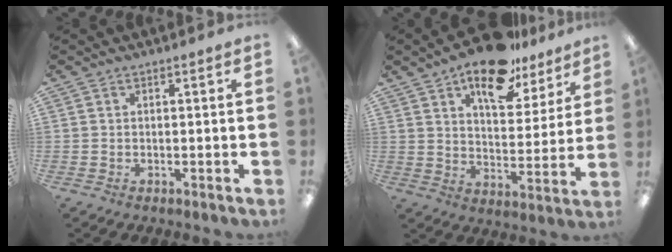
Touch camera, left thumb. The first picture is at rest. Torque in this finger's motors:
{"motor_torque": [0.41, 0.31, 1.06, -1.70, 0.14]}